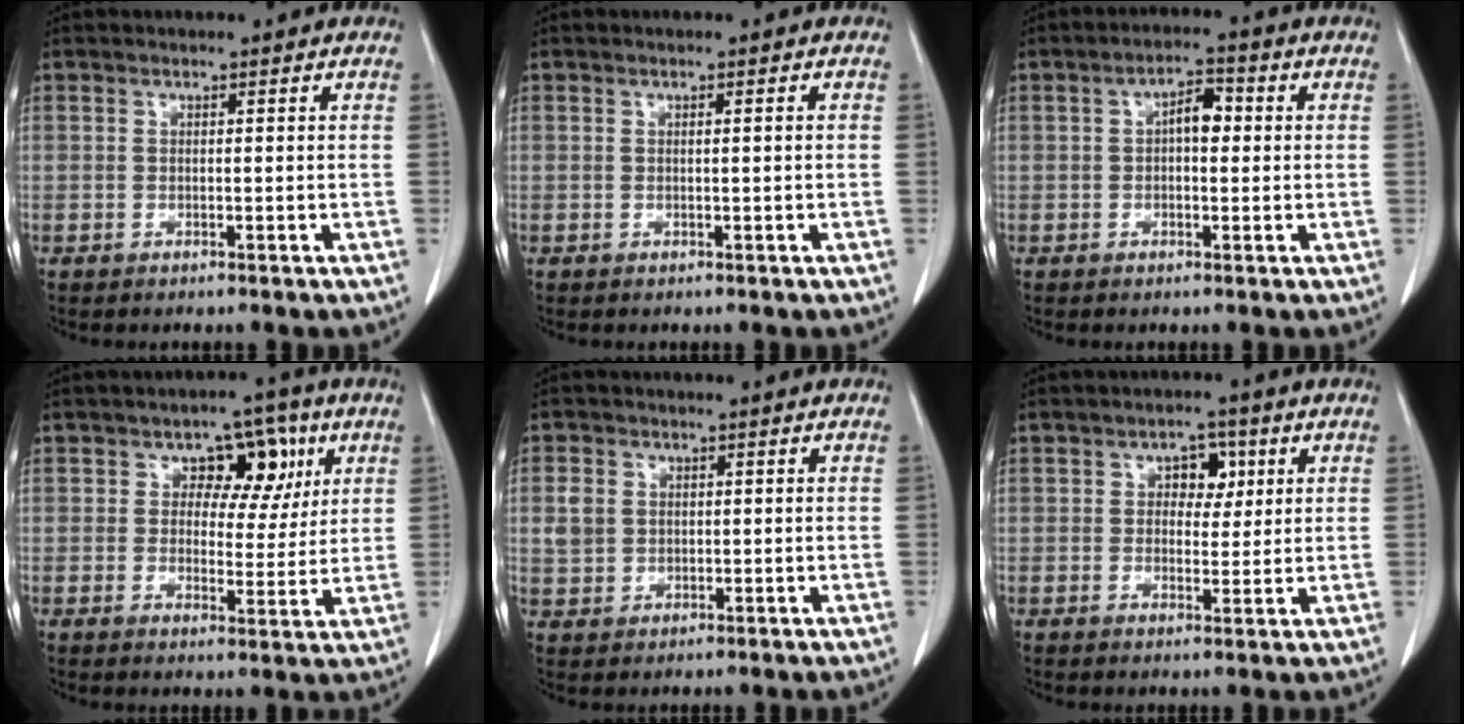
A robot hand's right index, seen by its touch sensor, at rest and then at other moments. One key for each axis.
{"total": 0.7, "fx": 0.0, "fy": 0.0, "fz": 0.7, "tx": -0.011, "ty": 0.000, "tz": 0.002}
{"total": 4.1, "fx": 0.4, "fy": 1.9, "fz": 3.6, "tx": -0.058, "ty": 0.015, "tz": 0.005}
{"total": 7.4, "fx": 2.8, "fy": 4.8, "fz": 4.9, "tx": -0.047, "ty": 0.015, "tz": 0.038}
{"total": 3.9, "fx": 0.7, "fy": 3.5, "fz": 1.6, "tx": -0.033, "ty": 0.010, "tz": 0.022}
{"total": 4.2, "fx": 1.4, "fy": 2.8, "fz": 2.8, "tx": -0.035, "ty": 0.010, "tz": 0.020}